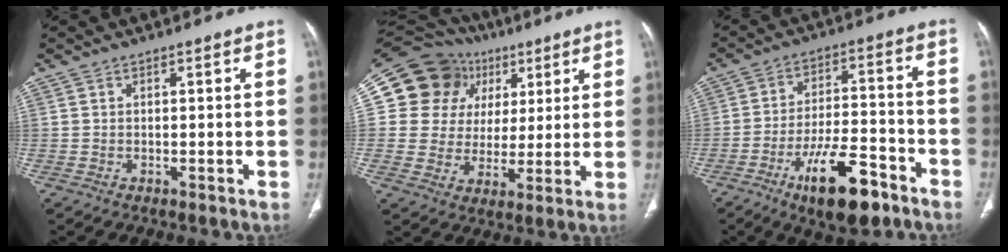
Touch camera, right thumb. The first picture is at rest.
{"total": 18.0, "force": [6.4, 15.8, 5.6], "torque": [-0.058, 0.033, 0.120]}
{"total": 14.6, "force": [-8.5, 5.3, 10.6], "torque": [-0.165, 0.051, -0.135]}